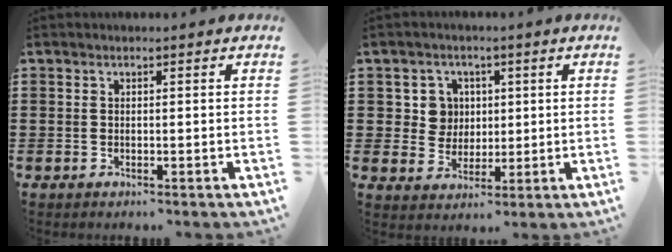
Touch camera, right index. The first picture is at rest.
{"total": 5.3, "force": [1.2, 4.9, 1.5], "torque": [-0.053, 0.018, 0.022]}